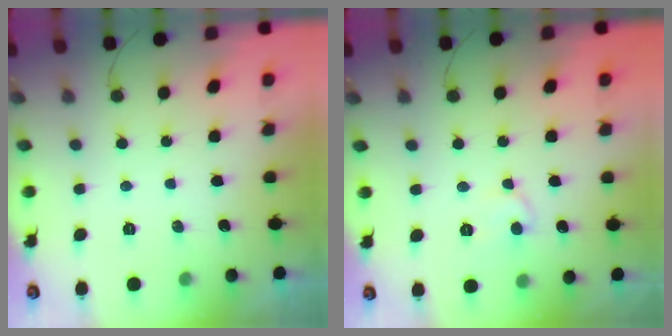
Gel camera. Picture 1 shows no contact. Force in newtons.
{"total": 6.9, "press": 6.9, "slide": 0.4}